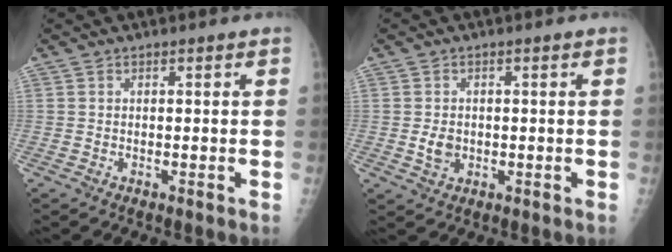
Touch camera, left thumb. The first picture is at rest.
{"total": 2.9, "force": [-0.5, 2.4, 1.6], "torque": [-0.022, -0.001, -0.004]}